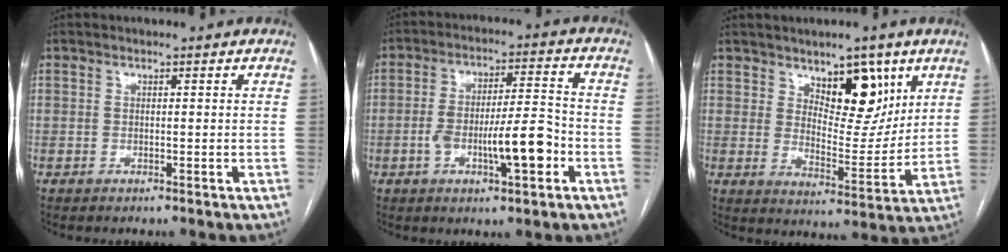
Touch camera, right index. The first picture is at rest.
{"total": 10.6, "force": [-3.4, 2.2, 9.9], "torque": [-0.170, 0.015, -0.052]}
{"total": 9.6, "force": [5.4, 4.3, 6.7], "torque": [-0.091, -0.009, 0.093]}